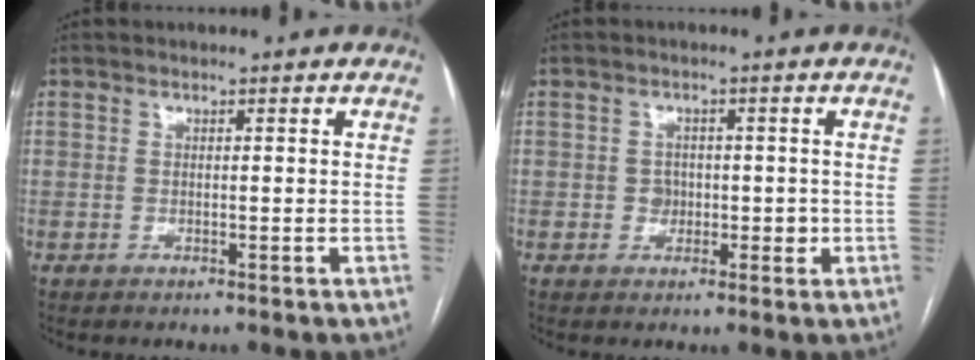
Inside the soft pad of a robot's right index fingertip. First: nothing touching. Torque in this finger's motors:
{"motor_torque": [0.20, 0.08, 0.00, 0.01]}